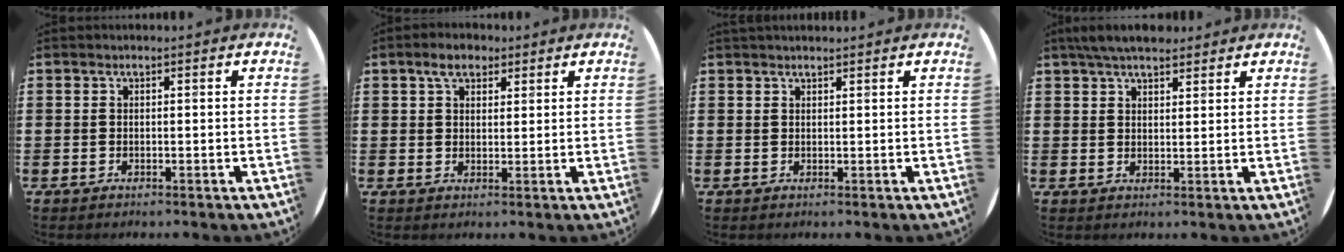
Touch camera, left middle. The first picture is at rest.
{"total": 3.6, "force": [2.6, 1.9, 1.6], "torque": [-0.020, 0.004, 0.045]}
{"total": 0.7, "force": [0.7, 0.0, 0.0], "torque": [-0.001, 0.001, 0.013]}
{"total": 4.7, "force": [4.1, 1.4, 1.7], "torque": [-0.036, -0.007, 0.076]}